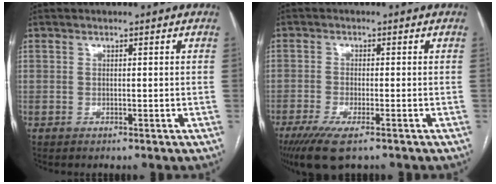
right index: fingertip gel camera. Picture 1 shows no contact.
{"total": 7.2, "force": [-4.8, 1.3, 5.2], "torque": [-0.089, -0.019, -0.077]}